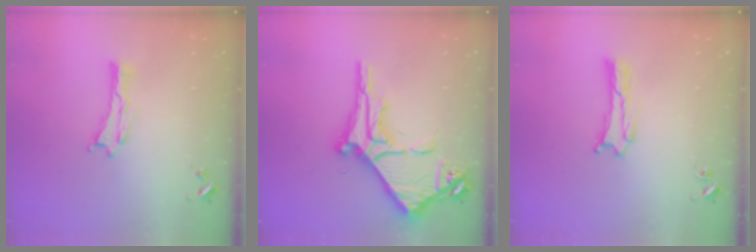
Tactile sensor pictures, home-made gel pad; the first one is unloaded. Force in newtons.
{"total": 8.7, "press": 8.7, "slide": 1.0}
{"total": 0.9, "press": 0.9, "slide": 0.0}